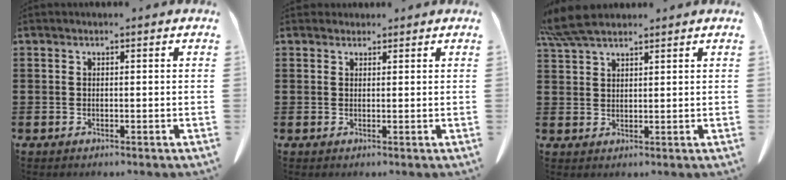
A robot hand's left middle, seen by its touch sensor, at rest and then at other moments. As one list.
[{"total": 1.4, "force": [1.2, 0.6, 0.1], "torque": [-0.006, 0.000, 0.026]}, {"total": 5.6, "force": [4.6, 1.1, 2.9], "torque": [-0.076, -0.009, 0.086]}]